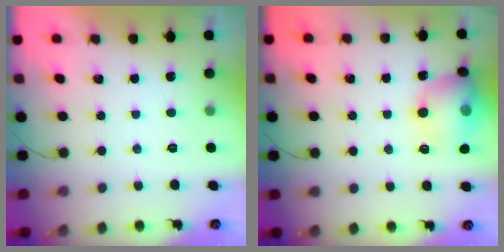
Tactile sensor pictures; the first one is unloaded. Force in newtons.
{"total": 13.2, "press": 13.0, "slide": 2.1}